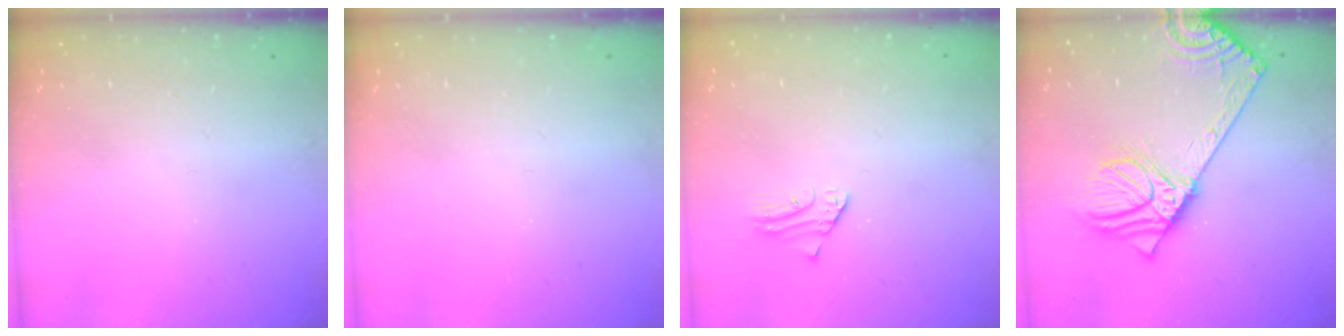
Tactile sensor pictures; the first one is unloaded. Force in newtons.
{"total": 0.0}
{"total": 1.8, "press": 1.8, "slide": 0.2}
{"total": 16.5, "press": 16.1, "slide": 3.6}